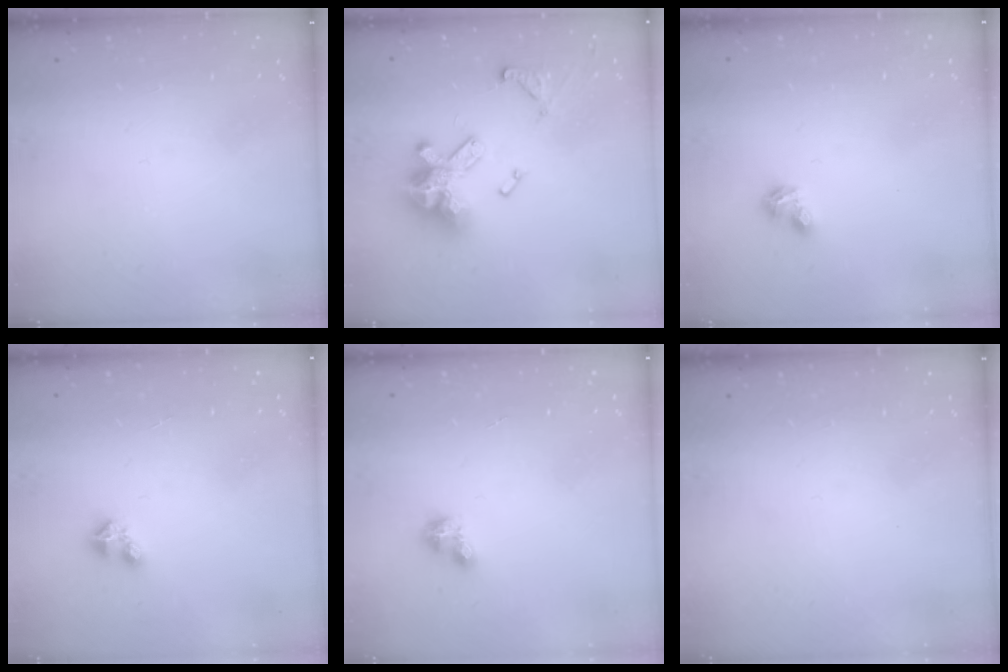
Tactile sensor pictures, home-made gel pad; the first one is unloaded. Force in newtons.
{"total": 15.9, "press": 15.7, "slide": 1.9}
{"total": 3.7, "press": 3.7, "slide": 0.6}
{"total": 2.4, "press": 2.4, "slide": 0.3}
{"total": 3.7, "press": 3.7, "slide": 0.4}
{"total": 0.0}